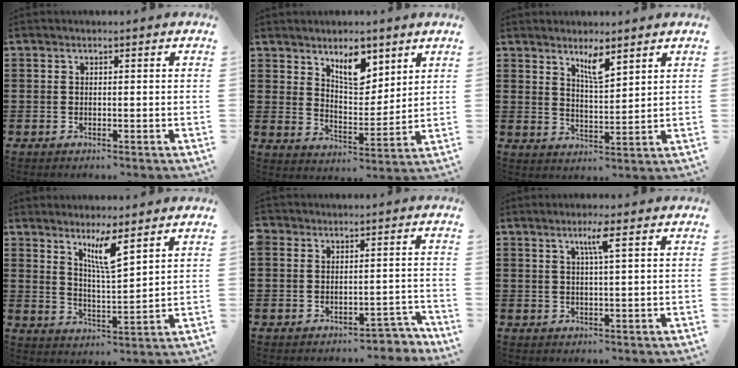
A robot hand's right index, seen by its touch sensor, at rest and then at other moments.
{"total": 7.2, "force": [4.8, 3.4, 4.1], "torque": [-0.063, -0.015, 0.081]}
{"total": 4.5, "force": [3.3, 0.9, 3.0], "torque": [-0.058, -0.001, 0.056]}
{"total": 5.8, "force": [3.8, 0.6, 4.3], "torque": [-0.080, -0.007, 0.062]}
{"total": 3.3, "force": [-2.9, 1.4, 0.4], "torque": [-0.012, 0.006, -0.063]}
{"total": 3.4, "force": [1.5, -0.2, 3.0], "torque": [-0.063, -0.002, 0.022]}